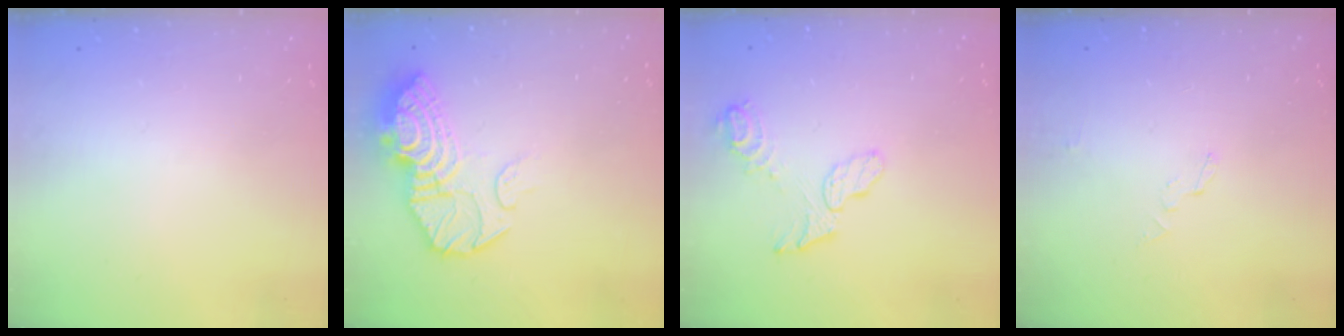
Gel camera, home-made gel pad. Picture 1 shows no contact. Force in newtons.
{"total": 16.1, "press": 16.1, "slide": 1.3}
{"total": 9.0, "press": 9.0, "slide": 0.6}
{"total": 3.1, "press": 3.1, "slide": 0.2}